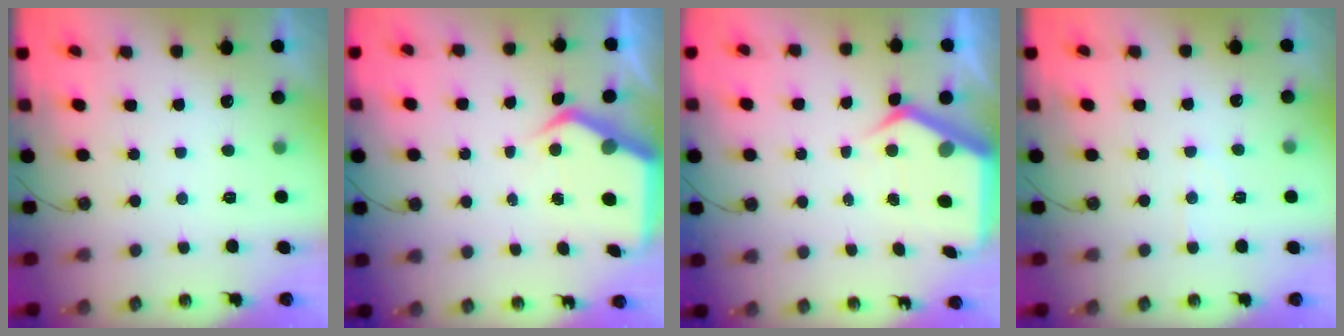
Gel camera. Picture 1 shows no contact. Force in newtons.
{"total": 5.7, "press": 5.7, "slide": 0.6}
{"total": 7.1, "press": 7.1, "slide": 0.4}
{"total": 4.4, "press": 4.3, "slide": 0.5}